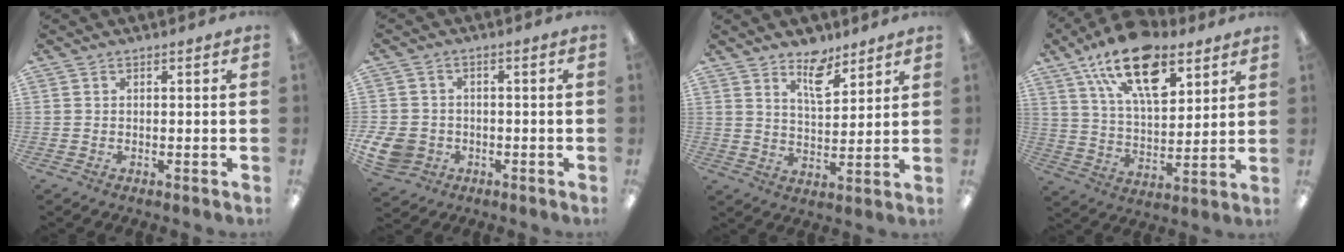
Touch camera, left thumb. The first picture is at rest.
{"total": 7.3, "force": [-2.6, 6.1, 3.2], "torque": [-0.092, 0.019, -0.048]}
{"total": 8.3, "force": [6.3, 3.6, 4.1], "torque": [-0.051, -0.038, 0.106]}
{"total": 20.6, "force": [12.1, 10.2, 13.2], "torque": [-0.217, -0.053, 0.212]}